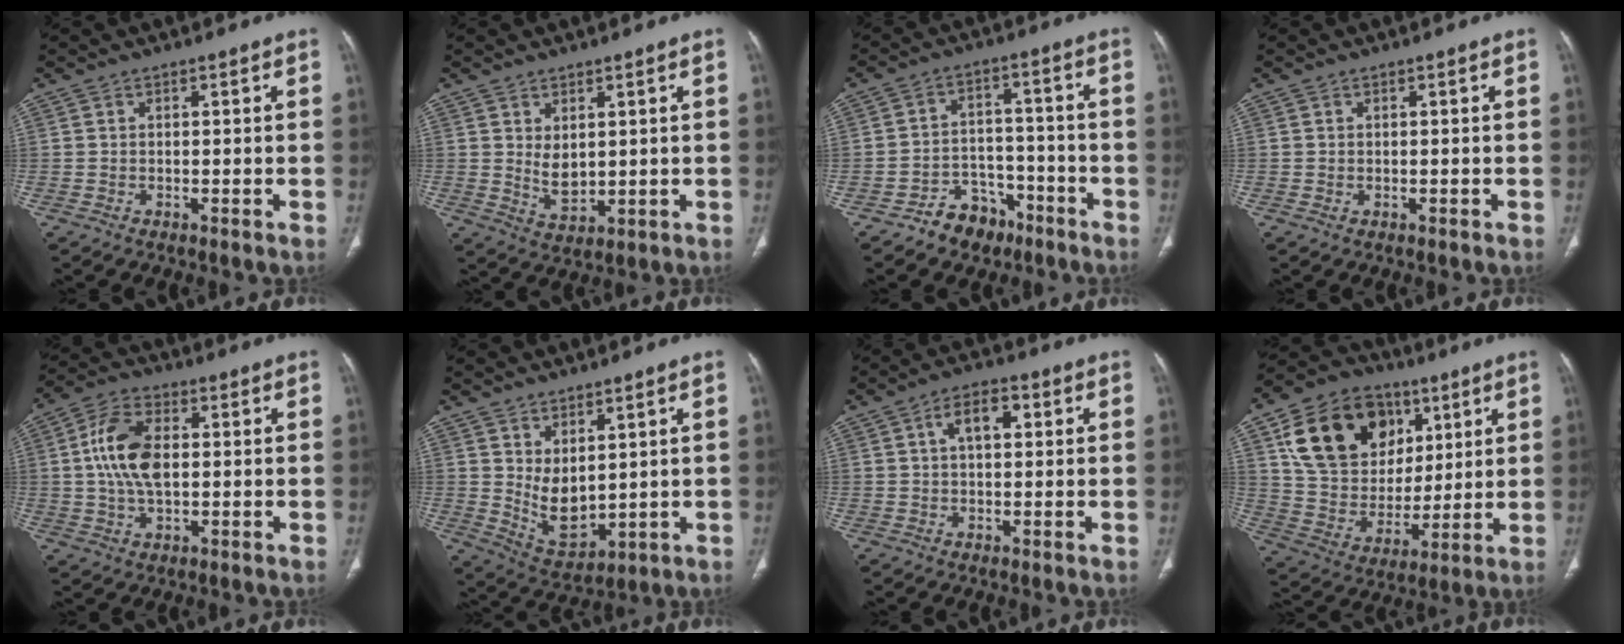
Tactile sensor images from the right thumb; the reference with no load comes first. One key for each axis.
{"total": 4.8, "fx": 1.2, "fy": 2.8, "fz": 3.7, "tx": -0.055, "ty": -0.018, "tz": 0.035}
{"total": 7.9, "fx": -5.4, "fy": 5.4, "fz": 2.2, "tx": 0.000, "ty": 0.053, "tz": -0.084}
{"total": 0.0}
{"total": 11.1, "fx": 0.9, "fy": 6.3, "fz": 9.1, "tx": -0.180, "ty": 0.012, "tz": 0.016}
{"total": 8.0, "fx": 2.1, "fy": 4.5, "fz": 6.3, "tx": -0.092, "ty": -0.031, "tz": 0.065}
{"total": 5.8, "fx": 1.5, "fy": 3.1, "fz": 4.6, "tx": -0.072, "ty": 0.014, "tz": 0.021}
{"total": 22.5, "fx": 8.9, "fy": 16.8, "fz": 12.0, "tx": -0.182, "ty": -0.007, "tz": 0.165}